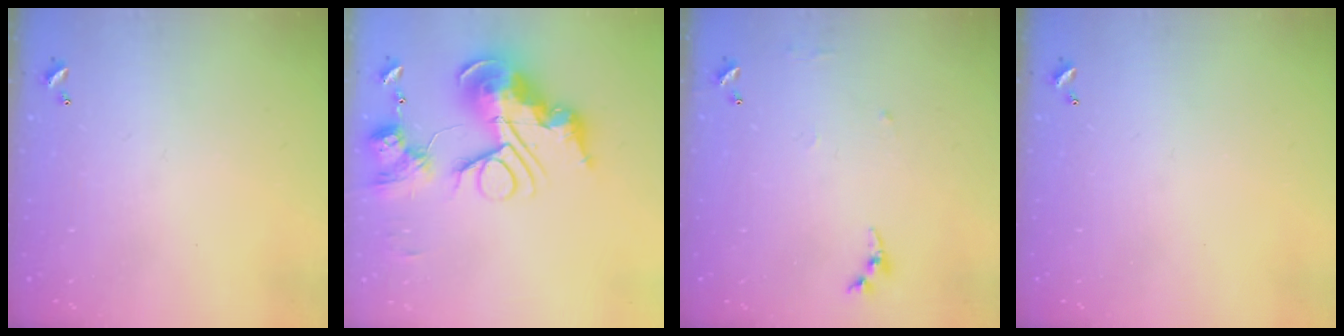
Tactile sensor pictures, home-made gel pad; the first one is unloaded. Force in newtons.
{"total": 0.7, "press": 0.7, "slide": 0.0}
{"total": 6.5, "press": 6.5, "slide": 0.8}
{"total": 0.0}